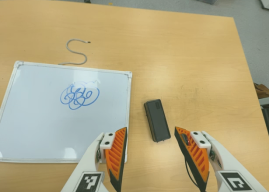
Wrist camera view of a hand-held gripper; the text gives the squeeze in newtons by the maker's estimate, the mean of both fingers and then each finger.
{"total": 0.0}